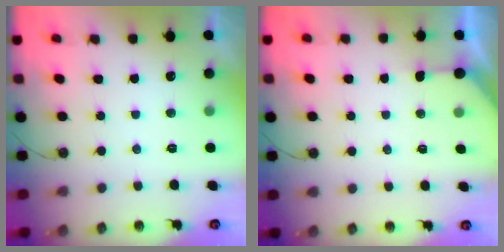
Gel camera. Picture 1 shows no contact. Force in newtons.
{"total": 2.7, "press": 2.7, "slide": 0.3}